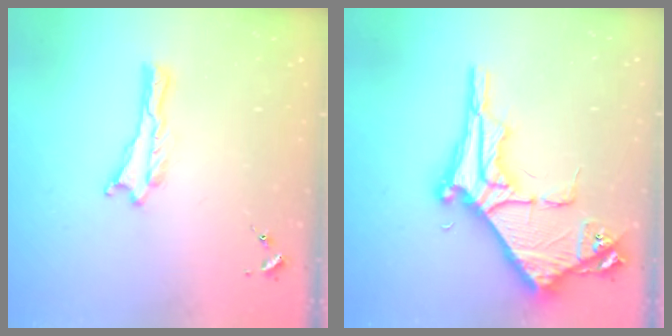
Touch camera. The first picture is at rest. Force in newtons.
{"total": 8.7, "press": 8.7, "slide": 1.0}